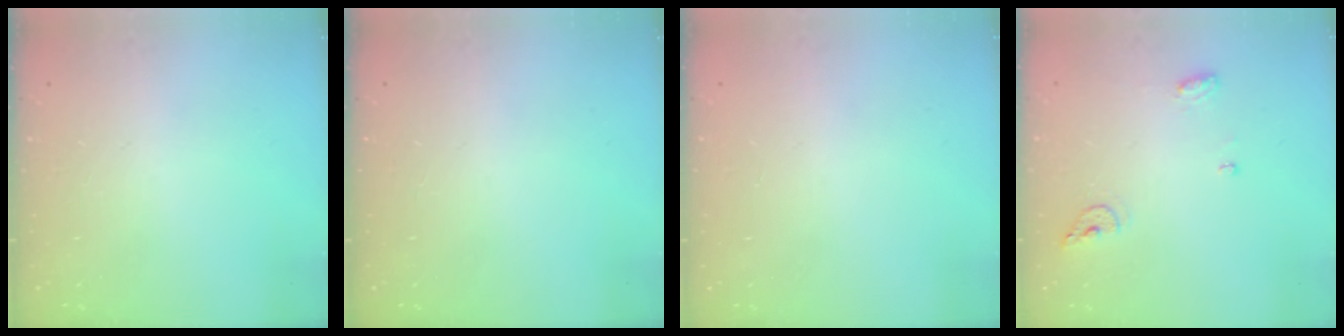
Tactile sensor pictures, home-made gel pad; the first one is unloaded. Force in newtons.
{"total": 0.0}
{"total": 0.9, "press": 0.9, "slide": 0.0}
{"total": 6.6, "press": 6.5, "slide": 1.0}